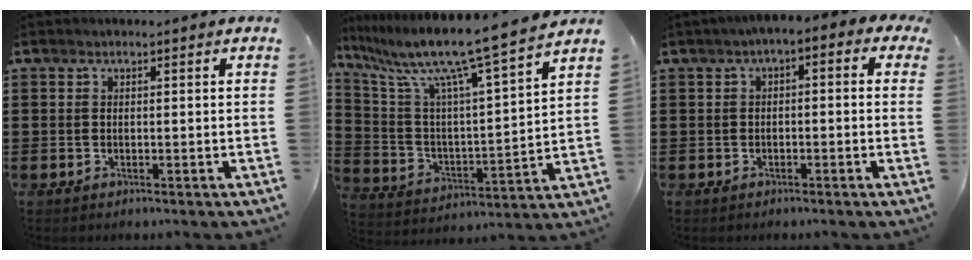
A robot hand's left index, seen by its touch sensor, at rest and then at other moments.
{"total": 10.5, "force": [8.6, -0.4, 6.0], "torque": [-0.152, -0.066, 0.133]}
{"total": 2.1, "force": [-1.6, 0.8, 1.2], "torque": [-0.033, 0.003, -0.040]}